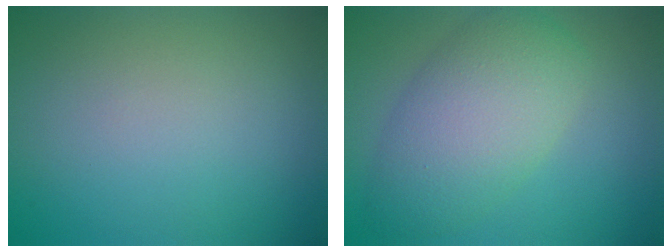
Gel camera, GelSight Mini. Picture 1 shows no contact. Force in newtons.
{"total": 6.9, "press": 6.9, "slide": 0.4}